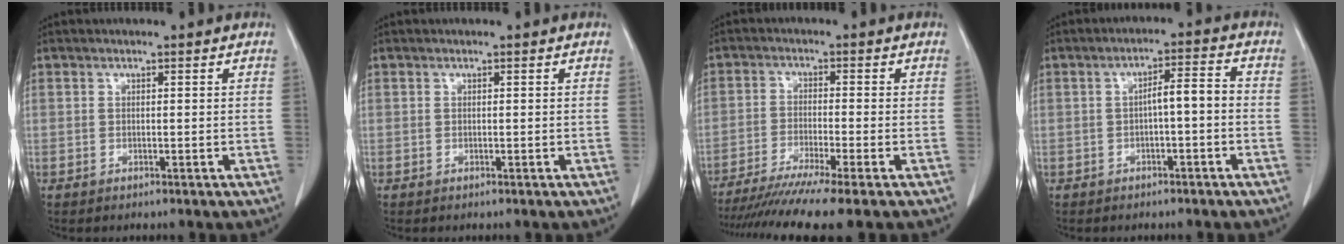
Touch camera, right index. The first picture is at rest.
{"total": 0.0}
{"total": 11.1, "force": [-9.1, -1.6, 6.2], "torque": [-0.084, -0.030, -0.143]}
{"total": 4.2, "force": [-0.7, 0.8, 4.1], "torque": [-0.062, 0.018, -0.009]}